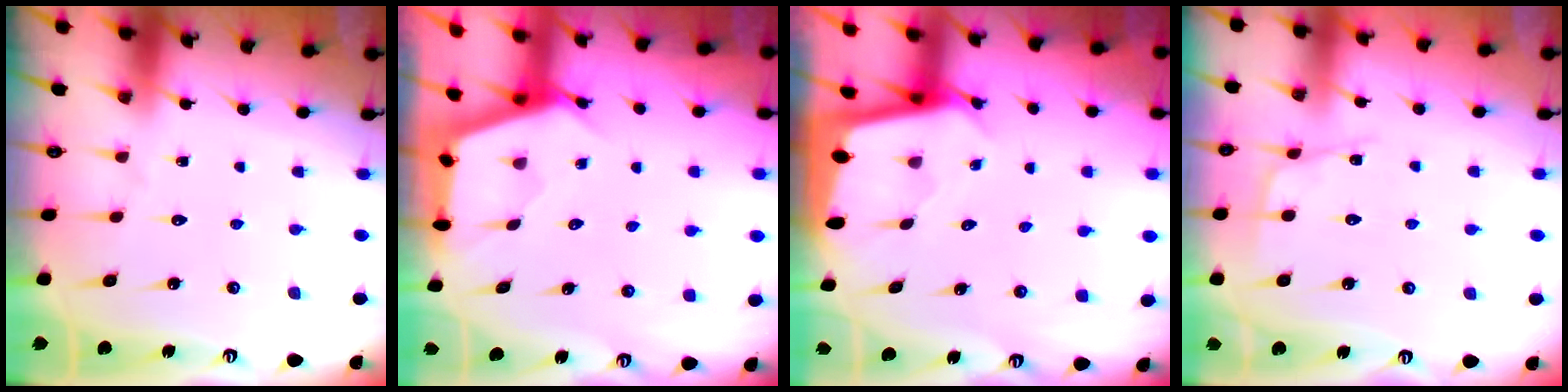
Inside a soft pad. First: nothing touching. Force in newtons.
{"total": 2.6, "press": 2.6, "slide": 0.4}
{"total": 2.4, "press": 2.4, "slide": 0.1}
{"total": 4.4, "press": 4.3, "slide": 0.4}